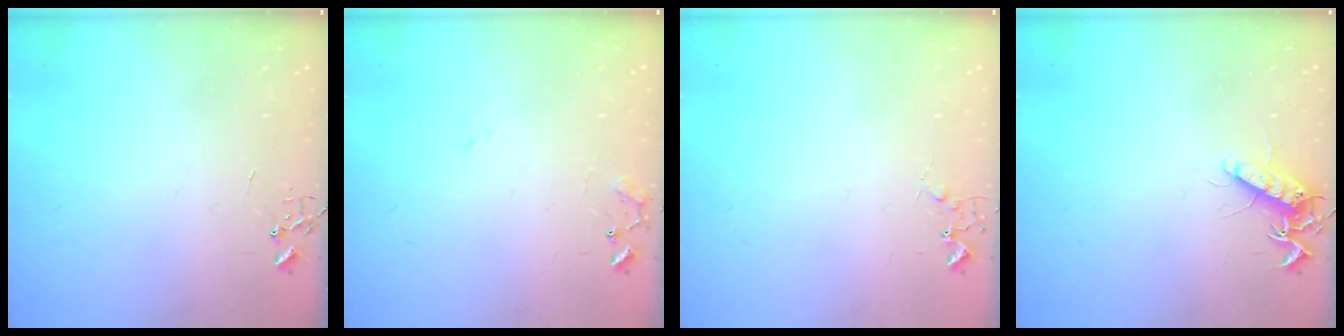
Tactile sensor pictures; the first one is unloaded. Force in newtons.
{"total": 9.5, "press": 9.5, "slide": 0.7}
{"total": 6.6, "press": 6.6, "slide": 0.8}
{"total": 11.1, "press": 11.1, "slide": 0.3}